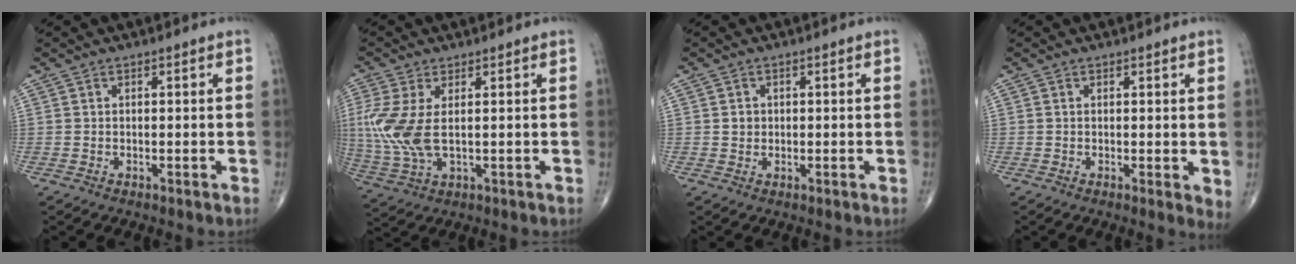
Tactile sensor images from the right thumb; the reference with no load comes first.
{"total": 10.0, "force": [1.0, 4.8, 8.7], "torque": [-0.229, -0.006, 0.030]}
{"total": 1.6, "force": [0.2, 1.4, 0.6], "torque": [-0.004, 0.002, 0.004]}
{"total": 2.7, "force": [0.4, 0.9, 2.5], "torque": [-0.037, -0.010, 0.005]}